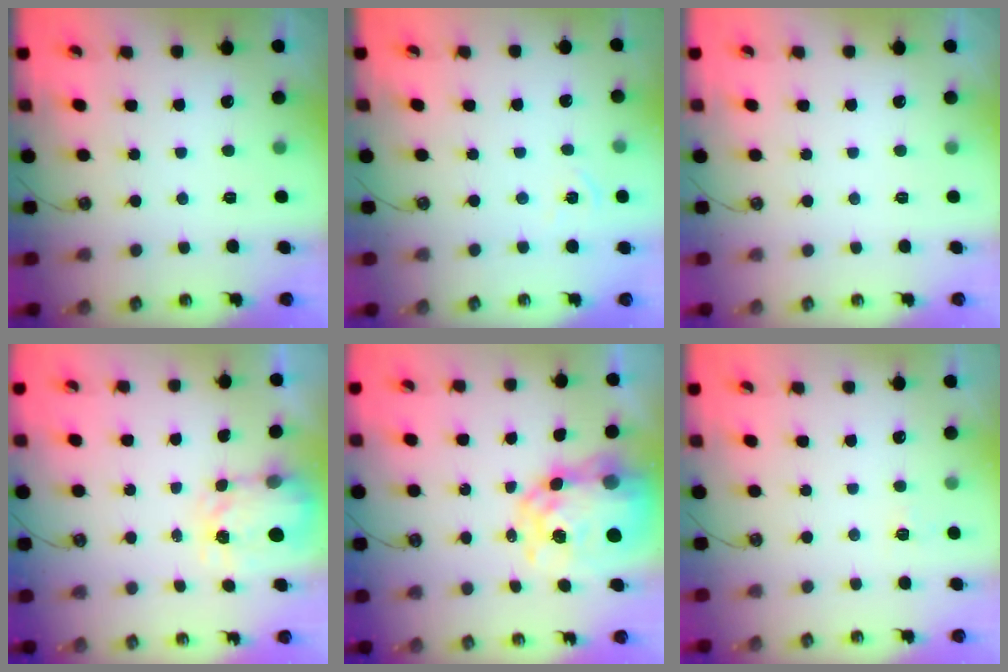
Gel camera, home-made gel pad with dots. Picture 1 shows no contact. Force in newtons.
{"total": 4.7, "press": 4.7, "slide": 0.5}
{"total": 0.0}
{"total": 3.7, "press": 3.7, "slide": 0.5}
{"total": 13.2, "press": 13.2, "slide": 1.0}
{"total": 2.7, "press": 2.7, "slide": 0.3}